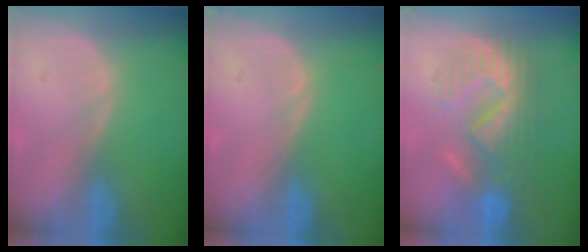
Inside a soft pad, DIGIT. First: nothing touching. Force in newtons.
{"total": 0.0}
{"total": 8.7, "press": 8.6, "slide": 1.4}